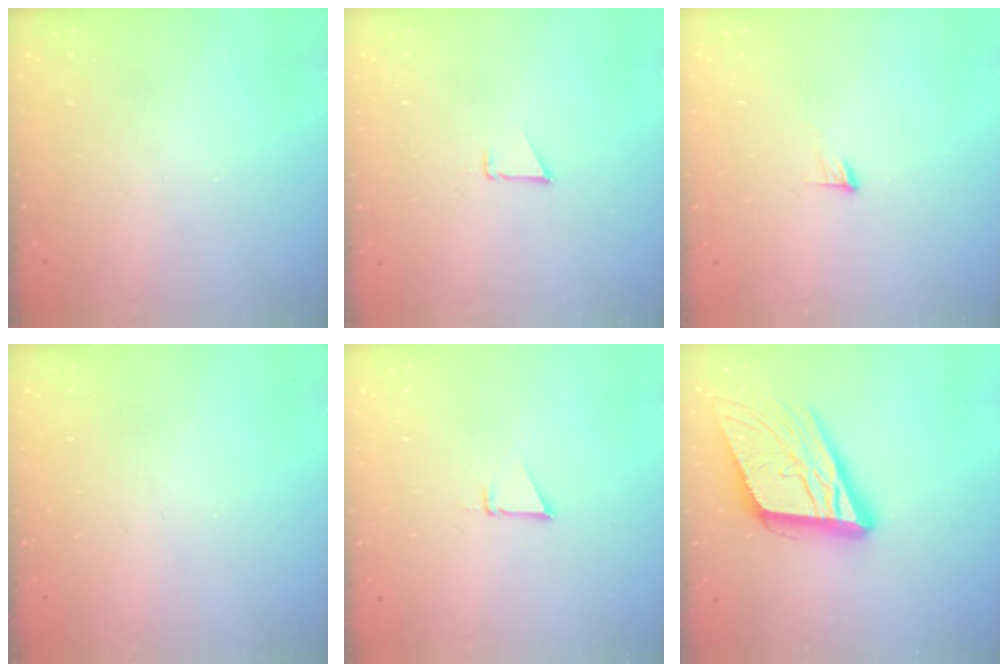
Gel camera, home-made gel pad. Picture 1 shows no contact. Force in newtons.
{"total": 0.9, "press": 0.9, "slide": 0.1}
{"total": 4.0, "press": 4.0, "slide": 0.3}
{"total": 0.0}
{"total": 2.5, "press": 2.5, "slide": 0.1}
{"total": 17.9, "press": 17.6, "slide": 3.3}